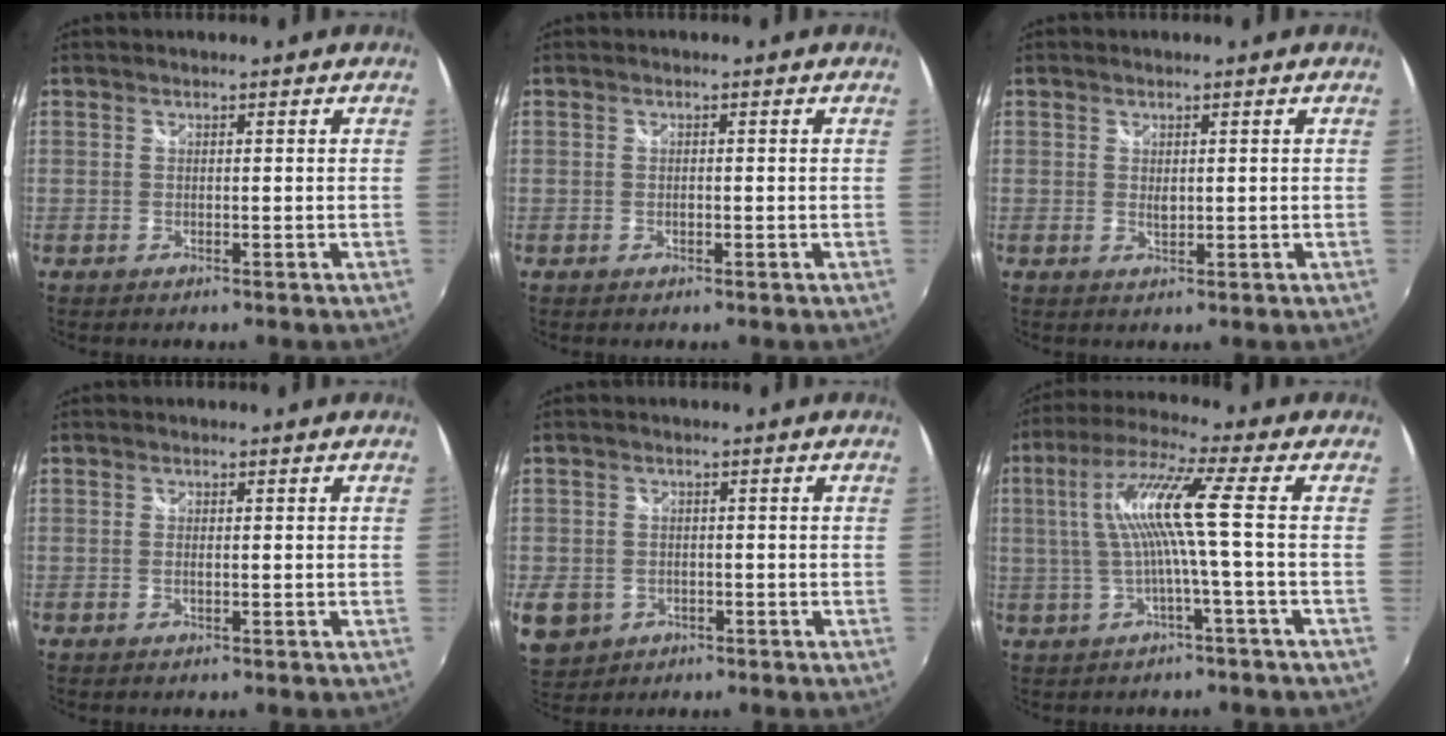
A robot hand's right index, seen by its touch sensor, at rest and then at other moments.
{"total": 0.6, "force": [-0.2, 0.5, 0.3], "torque": [-0.006, 0.000, -0.004]}
{"total": 1.3, "force": [0.3, 0.8, 0.9], "torque": [-0.014, -0.001, 0.005]}
{"total": 0.8, "force": [0.0, 0.3, 0.7], "torque": [-0.016, -0.001, -0.003]}
{"total": 8.6, "force": [-2.5, 7.4, 3.6], "torque": [-0.100, -0.004, -0.030]}
{"total": 9.9, "force": [-0.3, -1.1, 9.9], "torque": [-0.189, 0.006, 0.002]}